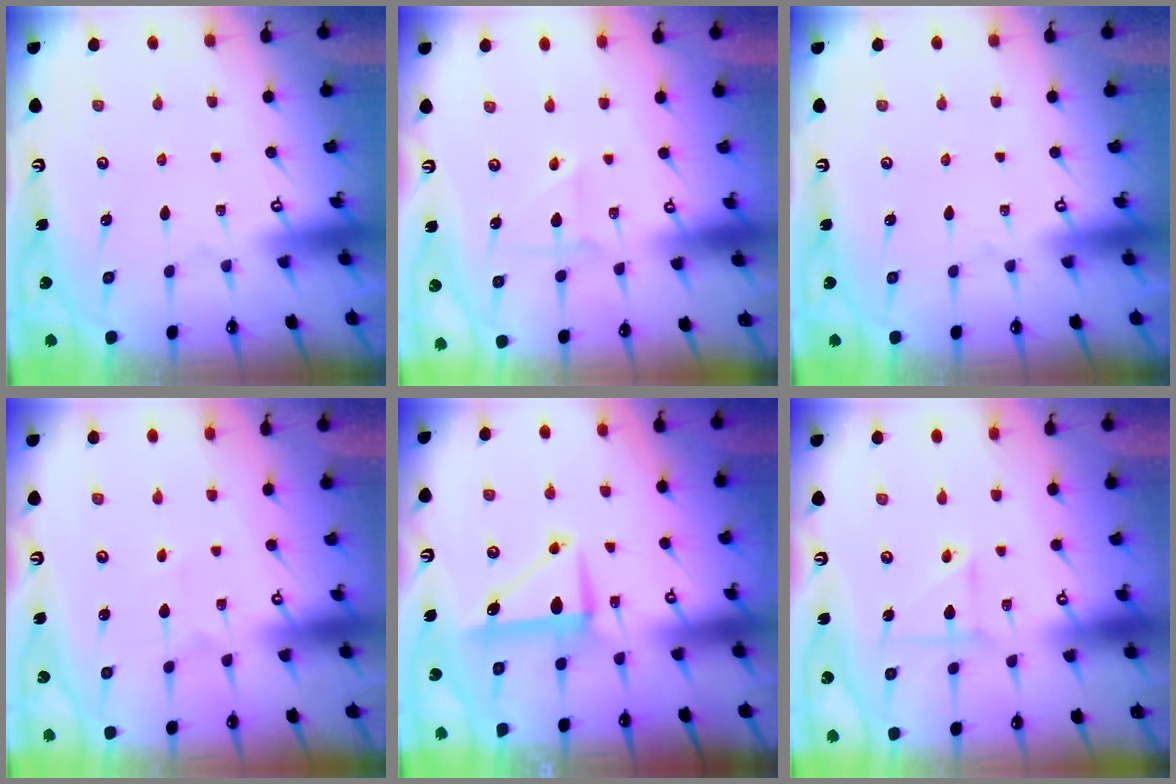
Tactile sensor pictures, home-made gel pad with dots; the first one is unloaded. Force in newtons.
{"total": 2.6, "press": 2.6, "slide": 0.3}
{"total": 0.0}
{"total": 1.4, "press": 1.3, "slide": 0.1}
{"total": 8.3, "press": 8.2, "slide": 0.3}
{"total": 3.9, "press": 3.9, "slide": 0.4}